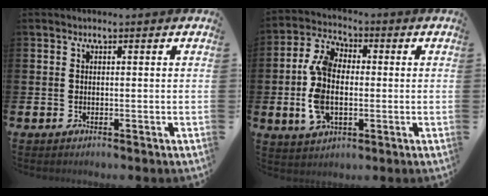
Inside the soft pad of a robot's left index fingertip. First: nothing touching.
{"total": 8.2, "force": [0.2, 5.2, 6.3], "torque": [-0.153, 0.009, 0.001]}